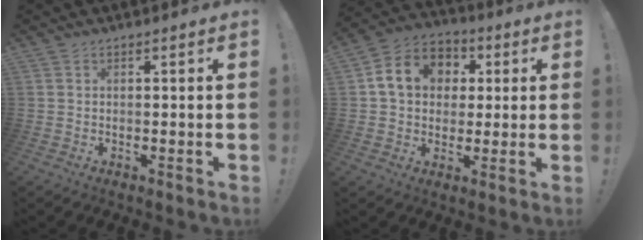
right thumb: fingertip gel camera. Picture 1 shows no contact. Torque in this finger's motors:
{"motor_torque": [0.49, 0.54, 0.47, -0.12, 0.02]}